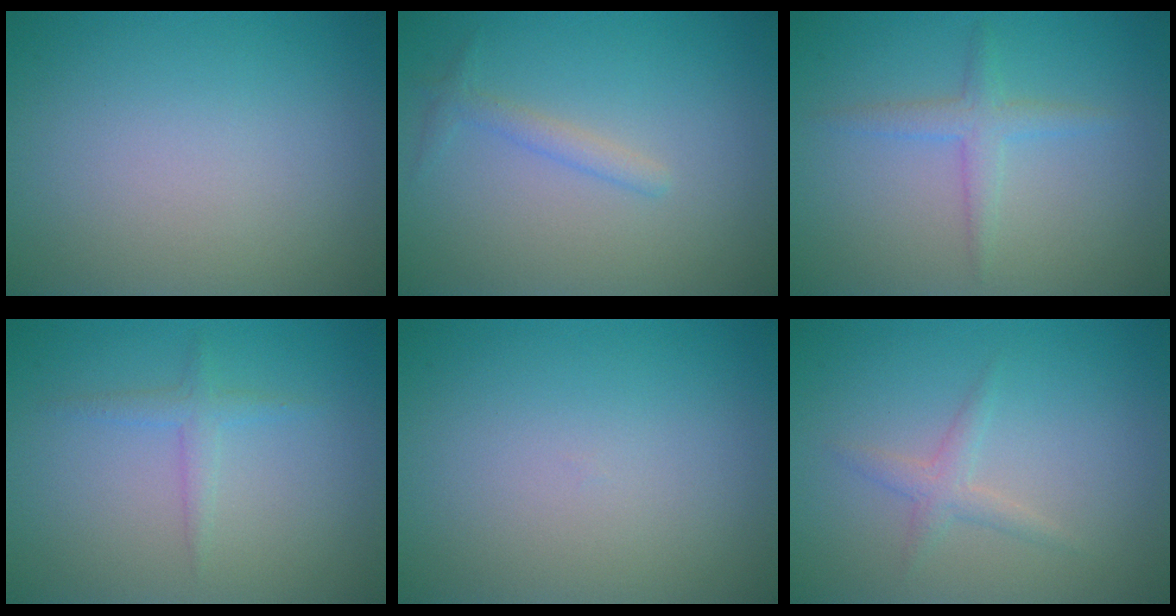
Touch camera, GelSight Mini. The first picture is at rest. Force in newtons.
{"total": 1.4, "press": 1.4, "slide": 0.1}
{"total": 2.0, "press": 2.0, "slide": 0.1}
{"total": 1.4, "press": 1.4, "slide": 0.0}
{"total": 0.0}
{"total": 1.6, "press": 1.6, "slide": 0.0}